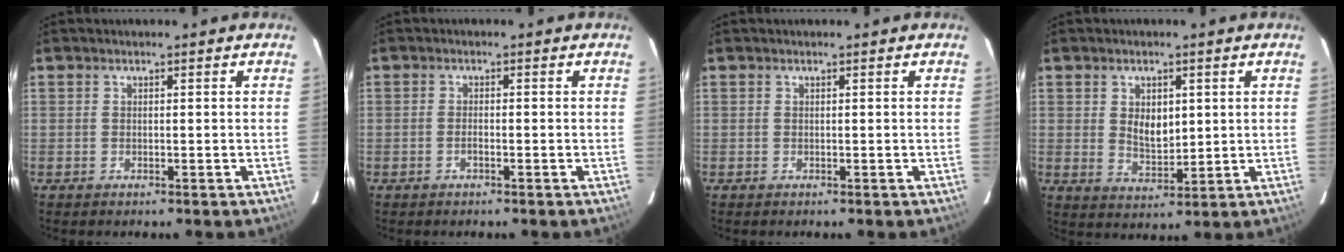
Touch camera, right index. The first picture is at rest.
{"total": 1.3, "force": [-0.7, 0.5, 0.9], "torque": [-0.020, 0.002, -0.013]}
{"total": 0.0}
{"total": 5.6, "force": [1.2, 3.6, 4.2], "torque": [-0.068, -0.002, 0.028]}